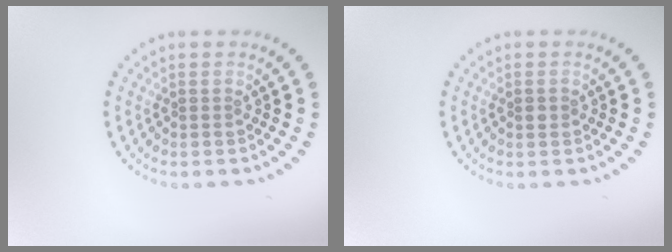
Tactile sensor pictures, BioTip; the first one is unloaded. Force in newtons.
{"total": 0.9, "press": 0.9, "slide": 0.0}